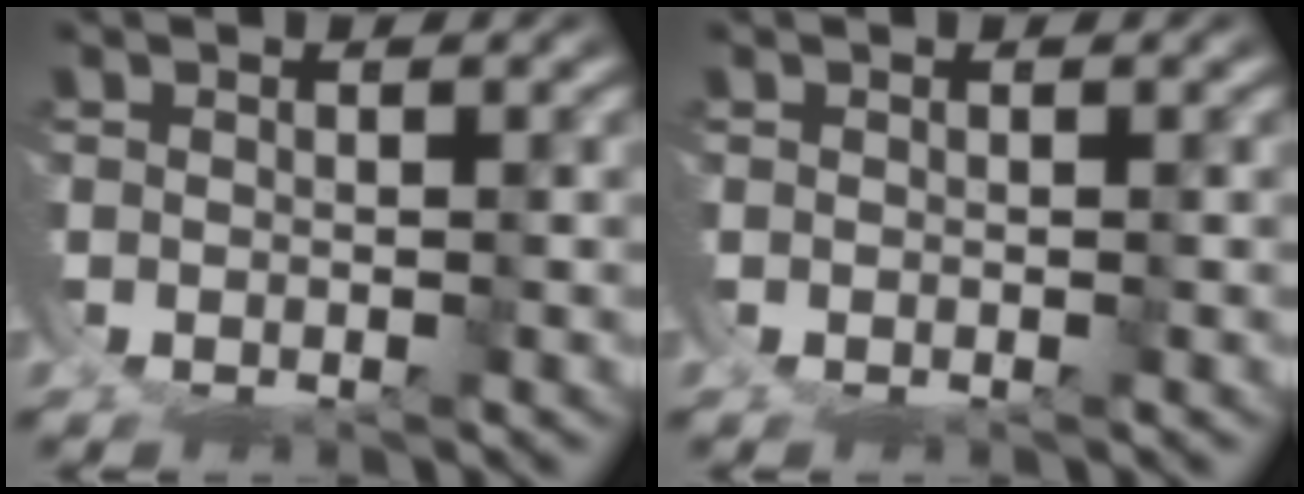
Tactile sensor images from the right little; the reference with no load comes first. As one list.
[{"total": 0.0}]